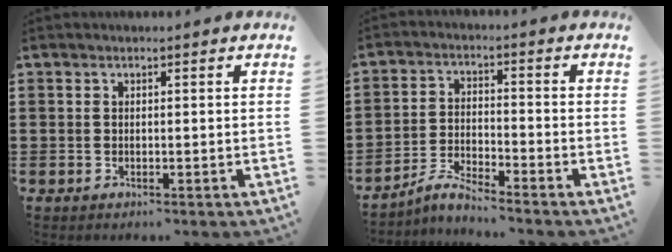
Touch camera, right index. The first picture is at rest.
{"total": 3.8, "force": [-3.6, 0.2, 1.2], "torque": [-0.038, 0.002, -0.075]}